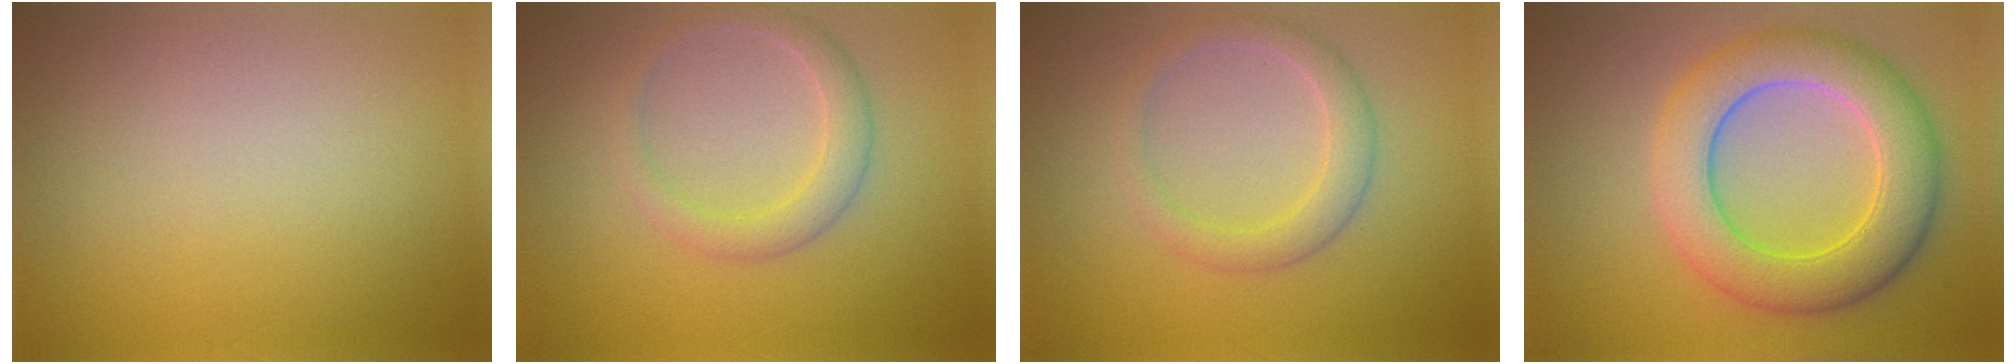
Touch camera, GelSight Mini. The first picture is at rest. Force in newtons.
{"total": 2.5, "press": 2.5, "slide": 0.0}
{"total": 2.7, "press": 2.7, "slide": 0.1}
{"total": 7.6, "press": 7.6, "slide": 0.6}